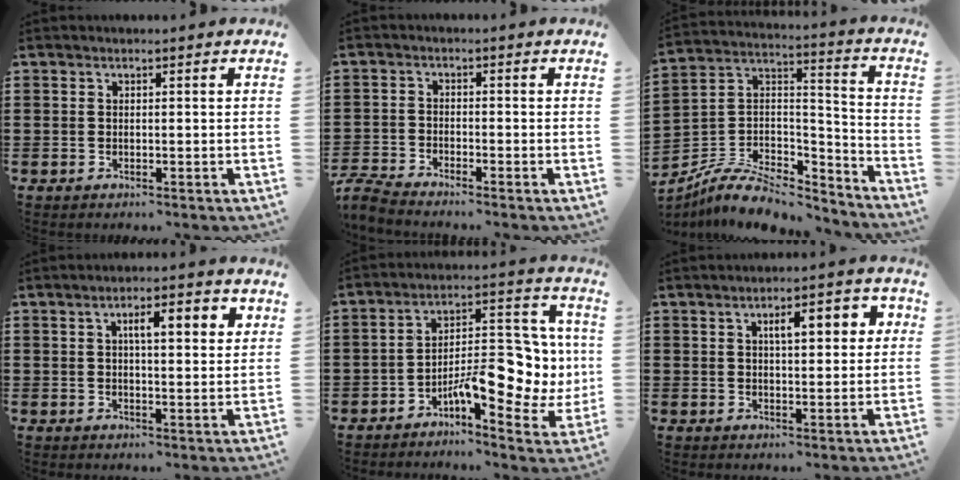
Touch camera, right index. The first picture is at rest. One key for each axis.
{"total": 3.1, "fx": -3.1, "fy": 0.0, "fz": 0.4, "tx": -0.024, "ty": -0.003, "tz": -0.069}
{"total": 8.3, "fx": -6.3, "fy": 3.7, "fz": 3.9, "tx": -0.076, "ty": 0.019, "tz": -0.120}
{"total": 5.2, "fx": 1.7, "fy": 1.6, "fz": 4.7, "tx": -0.080, "ty": 0.004, "tz": 0.021}
{"total": 11.1, "fx": -2.6, "fy": 5.0, "fz": 9.6, "tx": -0.135, "ty": -0.004, "tz": -0.045}
{"total": 5.3, "fx": 1.6, "fy": 1.9, "fz": 4.7, "tx": -0.072, "ty": 0.002, "tz": 0.019}